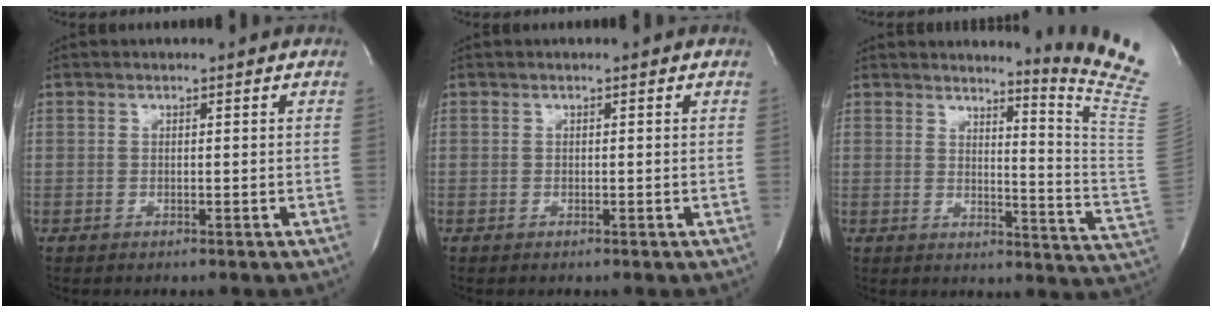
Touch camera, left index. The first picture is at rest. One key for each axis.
{"total": 0.0}
{"total": 11.8, "fx": 10.1, "fy": -4.7, "fz": 3.7, "tx": -0.060, "ty": -0.139, "tz": 0.111}